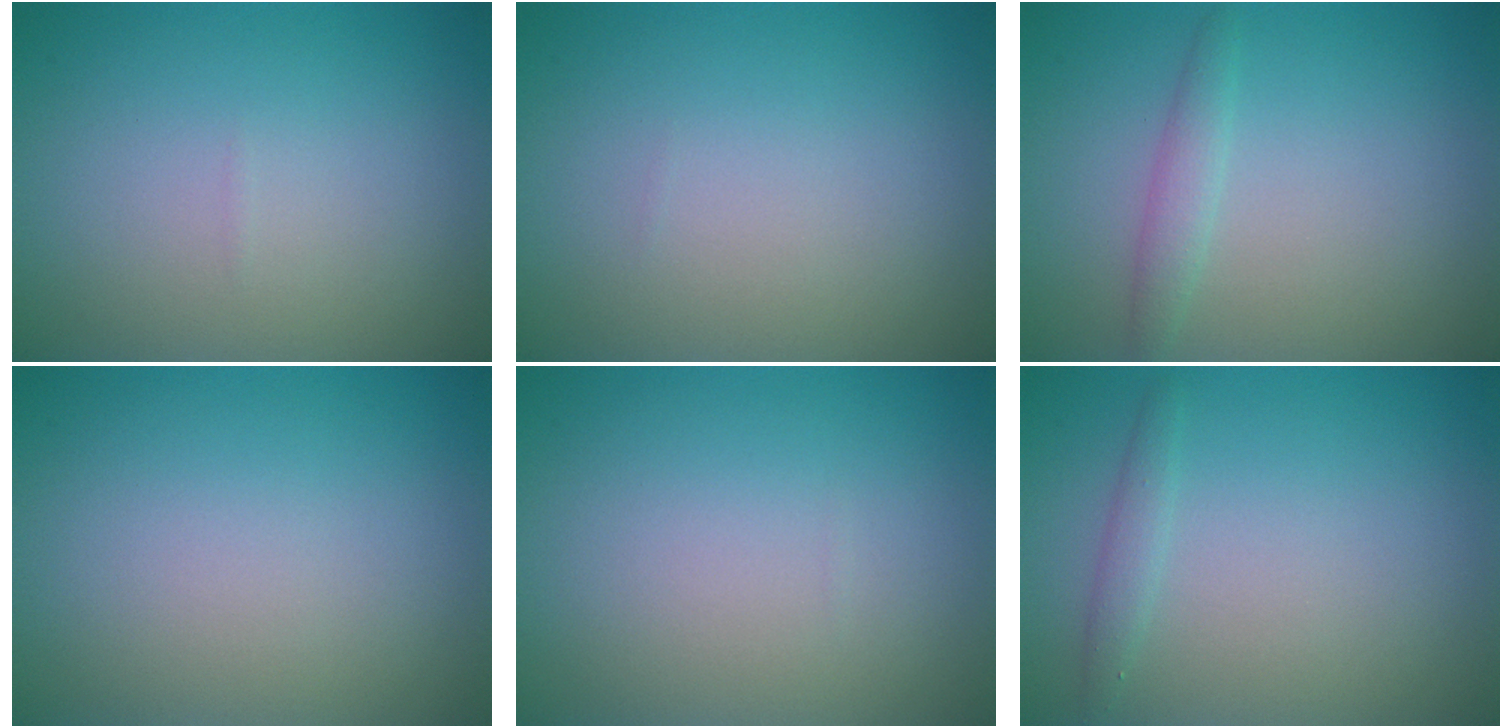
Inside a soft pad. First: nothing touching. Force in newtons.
{"total": 0.0}
{"total": 1.6, "press": 1.6, "slide": 0.1}
{"total": 0.0}
{"total": 0.0}
{"total": 1.1, "press": 1.1, "slide": 0.0}